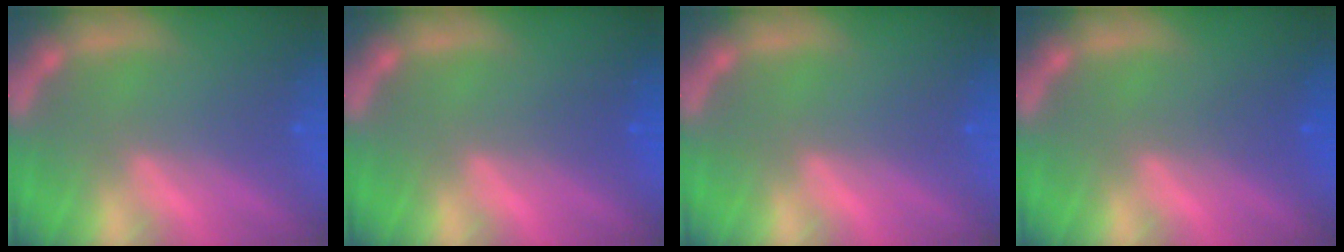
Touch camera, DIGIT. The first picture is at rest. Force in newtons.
{"total": 0.9}
{"total": 0.0}
{"total": 1.5}